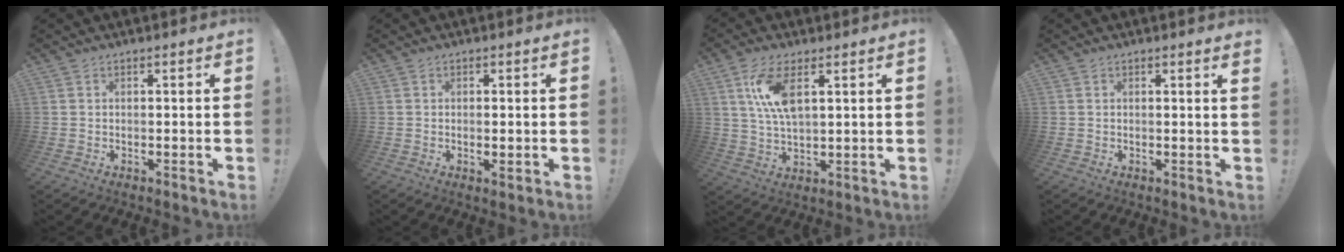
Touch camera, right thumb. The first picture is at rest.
{"total": 1.6, "force": [0.3, 0.4, 1.5], "torque": [-0.018, -0.003, 0.004]}
{"total": 10.3, "force": [4.0, 4.1, 8.6], "torque": [-0.165, -0.013, 0.069]}
{"total": 1.1, "force": [0.8, -0.5, 0.6], "torque": [0.001, -0.008, 0.010]}